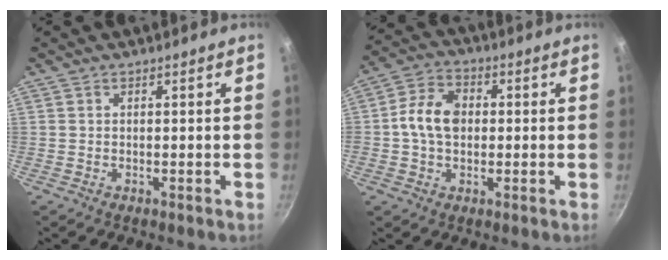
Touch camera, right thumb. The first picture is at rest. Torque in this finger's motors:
{"motor_torque": [-0.37, 1.32, 0.79, -0.52, 0.27]}